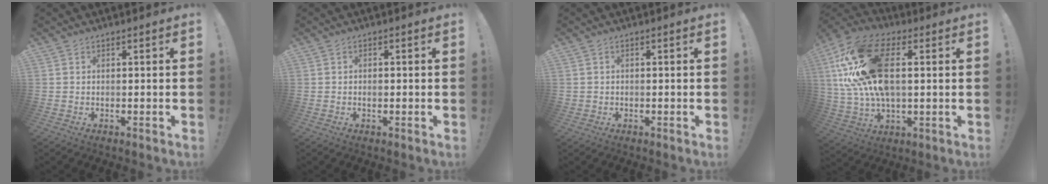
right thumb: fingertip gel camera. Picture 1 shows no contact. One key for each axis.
{"total": 1.0, "fx": -0.1, "fy": 0.9, "fz": 0.5, "tx": -0.002, "ty": 0.001, "tz": -0.004}
{"total": 0.8, "fx": -0.1, "fy": 0.8, "fz": 0.1, "tx": -0.001, "ty": 0.004, "tz": -0.002}
{"total": 23.1, "fx": 4.8, "fy": 13.2, "fz": 18.3, "tx": -0.342, "ty": -0.005, "tz": 0.086}